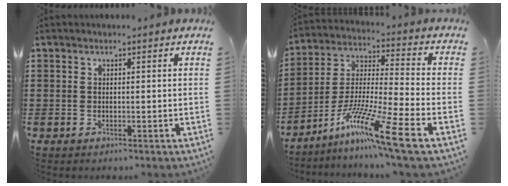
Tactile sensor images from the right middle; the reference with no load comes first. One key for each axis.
{"total": 12.5, "fx": -8.6, "fy": 0.2, "fz": 9.0, "tx": -0.186, "ty": -0.009, "tz": -0.173}